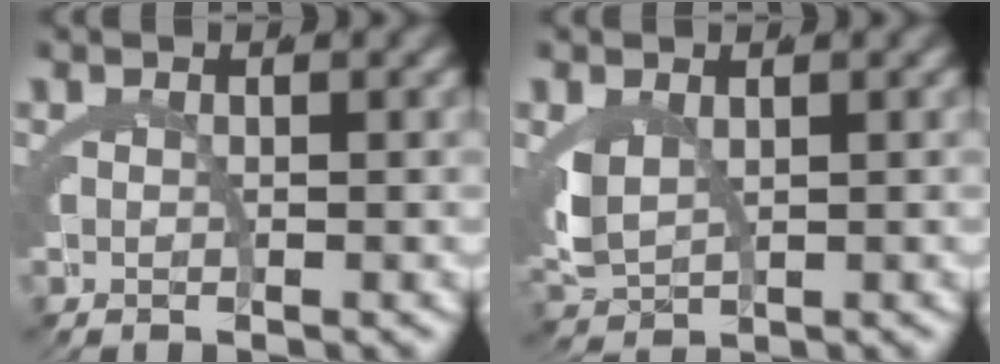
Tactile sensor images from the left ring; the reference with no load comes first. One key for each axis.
{"total": 2.6, "fx": 0.2, "fy": 1.6, "fz": 2.0, "tx": -0.067, "ty": -0.028, "tz": 0.027}